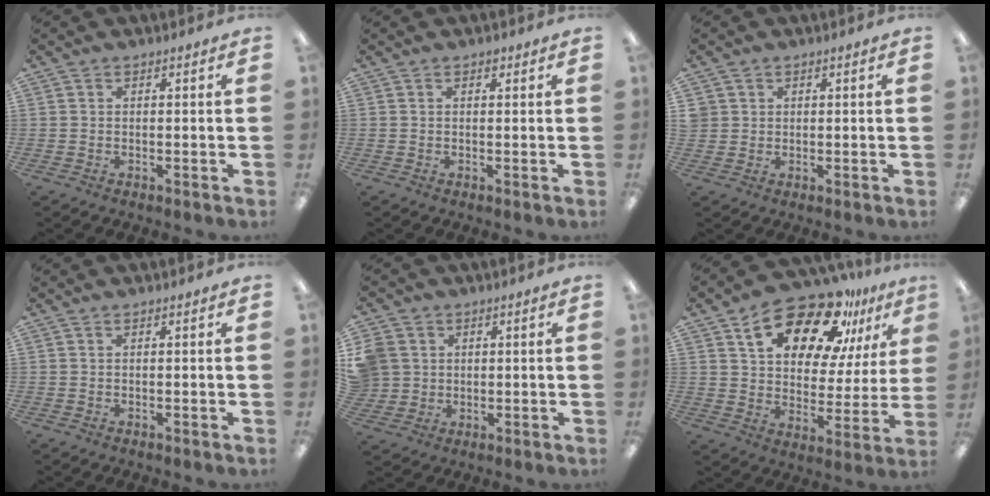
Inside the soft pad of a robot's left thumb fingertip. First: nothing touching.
{"total": 1.0, "force": [0.6, 0.7, 0.4], "torque": [-0.001, 0.000, 0.008]}
{"total": 2.8, "force": [0.8, 2.6, 0.0], "torque": [-0.008, 0.005, 0.015]}
{"total": 0.0}
{"total": 6.6, "force": [1.4, 6.3, 1.0], "torque": [-0.037, 0.012, 0.033]}
{"total": 20.1, "force": [13.2, 9.5, 11.8], "torque": [-0.192, -0.070, 0.225]}